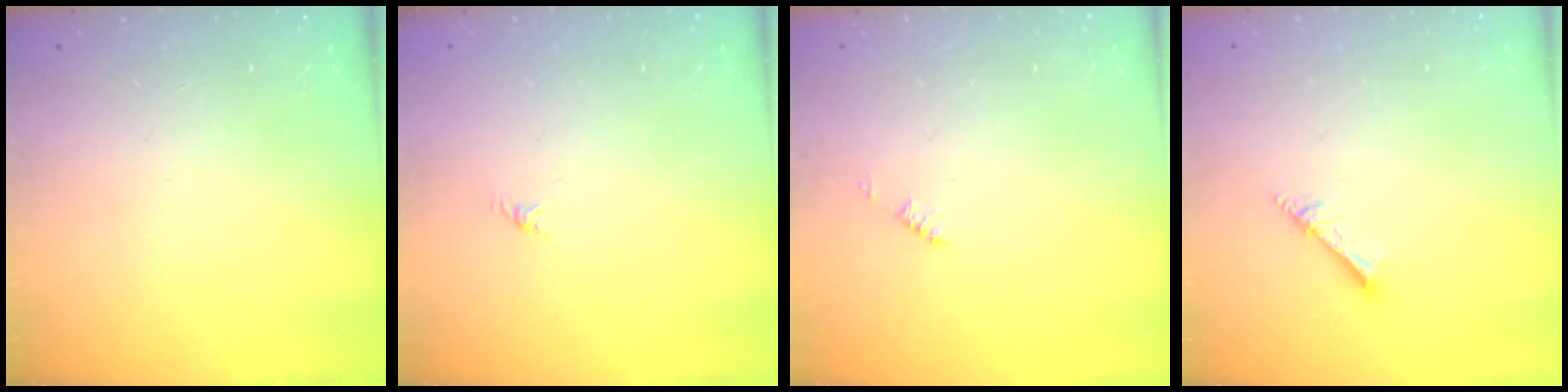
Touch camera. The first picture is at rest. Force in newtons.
{"total": 0.0}
{"total": 1.2, "press": 1.2, "slide": 0.2}
{"total": 1.7, "press": 1.6, "slide": 0.1}